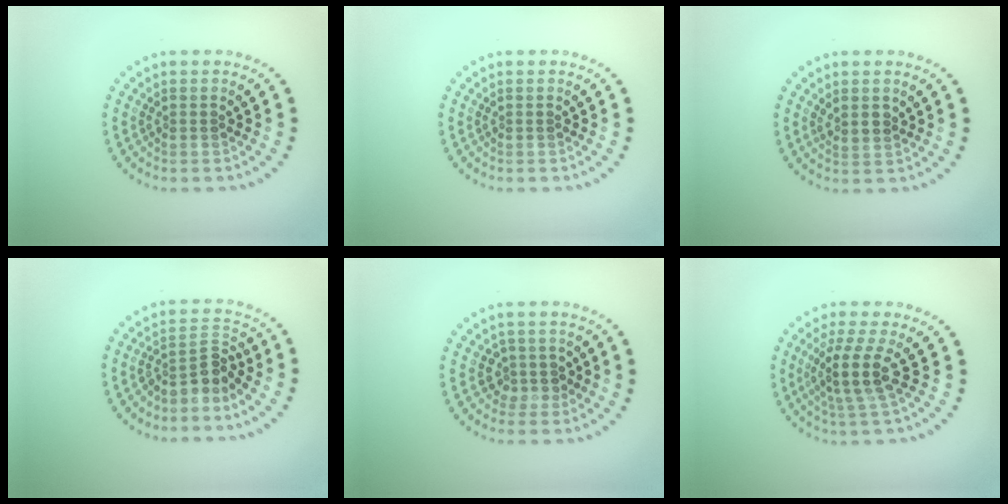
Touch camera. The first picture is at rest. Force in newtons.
{"total": 0.0}
{"total": 1.2, "press": 0.9, "slide": 0.7}
{"total": 3.0, "press": 2.2, "slide": 2.1}
{"total": 1.9, "press": 1.5, "slide": 1.2}
{"total": 3.6, "press": 2.7, "slide": 2.3}